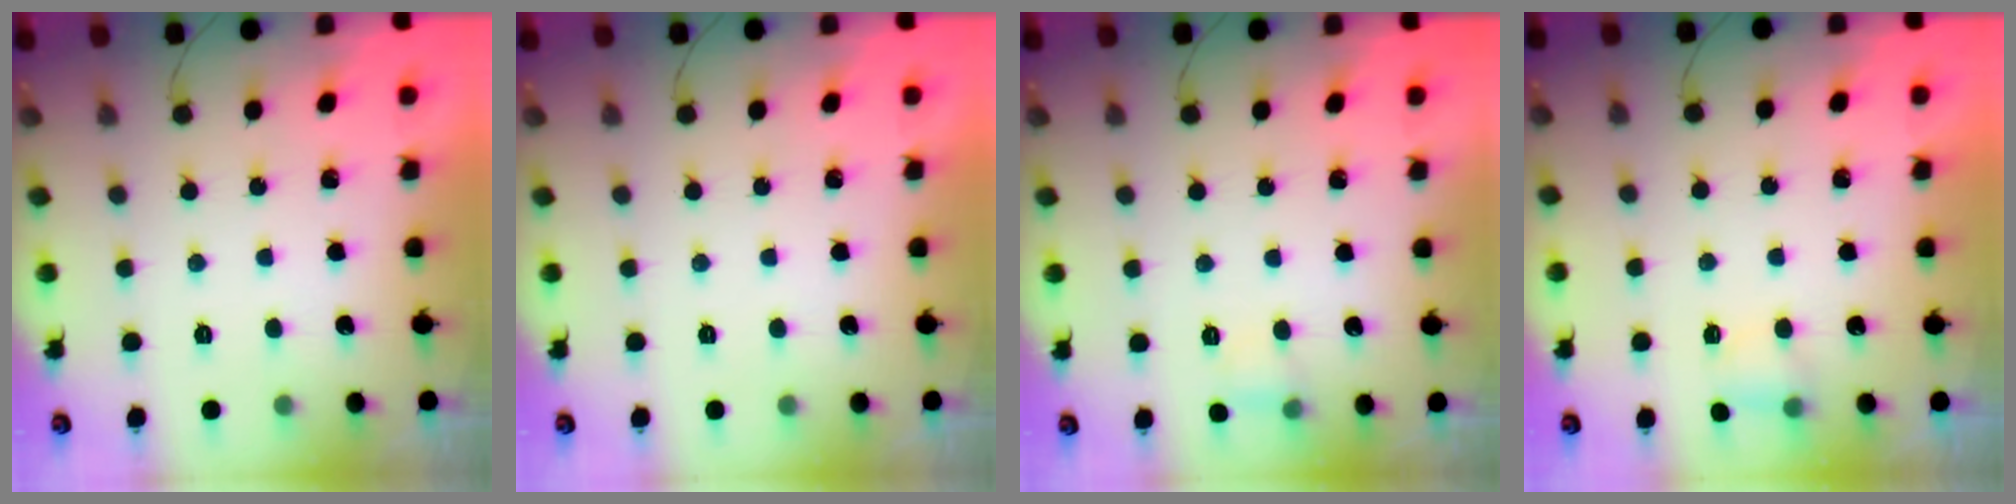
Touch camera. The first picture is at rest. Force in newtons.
{"total": 0.0}
{"total": 4.5, "press": 4.3, "slide": 1.3}
{"total": 3.8, "press": 3.6, "slide": 1.3}